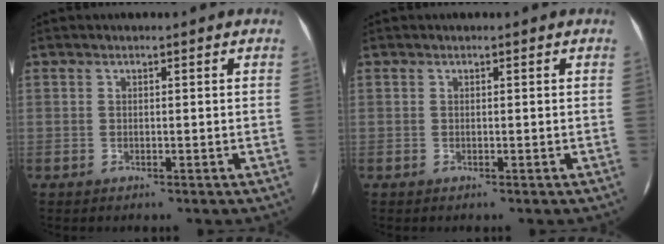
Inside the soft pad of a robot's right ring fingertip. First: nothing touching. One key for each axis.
{"total": 0.0}